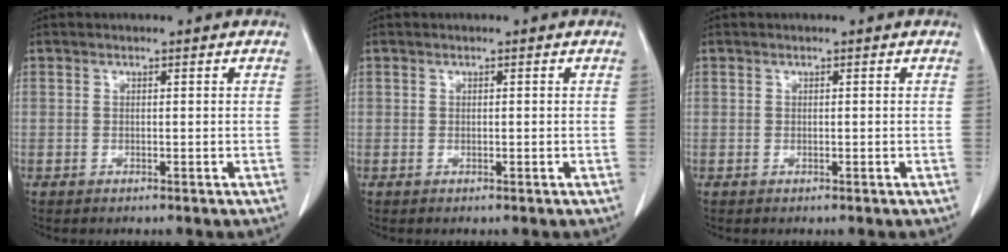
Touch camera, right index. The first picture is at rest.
{"total": 0.0}
{"total": 0.0}